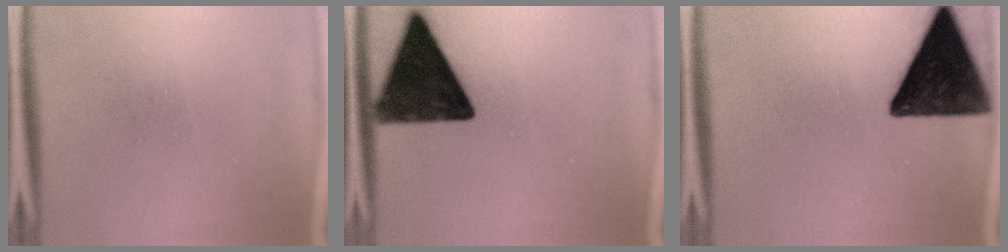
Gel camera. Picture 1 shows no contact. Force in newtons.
{"total": 16.1}
{"total": 16.2}